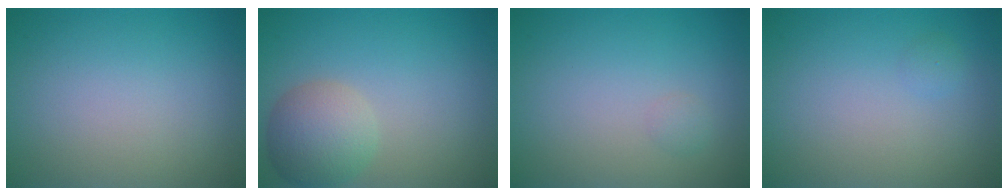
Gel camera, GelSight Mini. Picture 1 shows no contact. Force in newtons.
{"total": 4.5, "press": 4.5, "slide": 0.1}
{"total": 0.6, "press": 0.6, "slide": 0.0}
{"total": 0.6, "press": 0.6, "slide": 0.0}